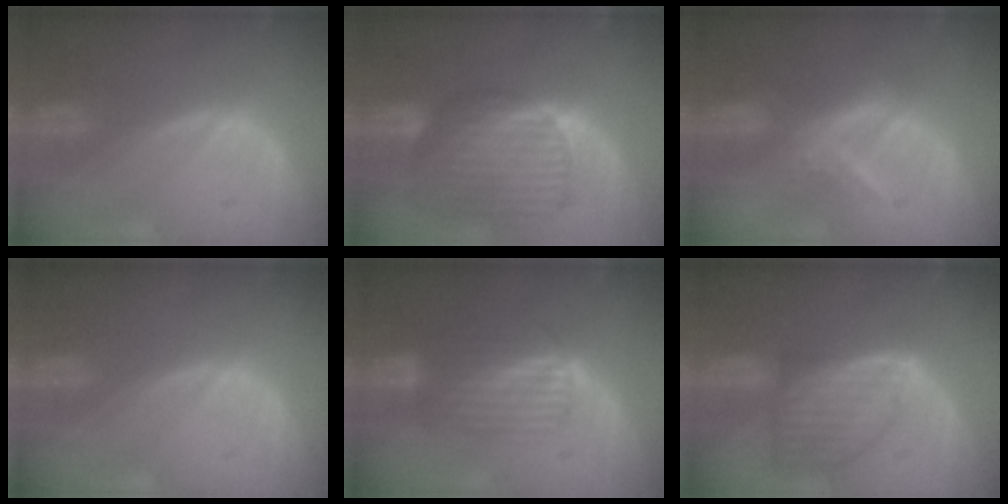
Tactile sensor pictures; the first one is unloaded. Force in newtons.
{"total": 10.5, "press": 8.9, "slide": 5.5}
{"total": 5.5, "press": 5.4, "slide": 0.5}
{"total": 0.0}
{"total": 6.7, "press": 6.1, "slide": 2.8}
{"total": 8.2, "press": 7.4, "slide": 3.5}